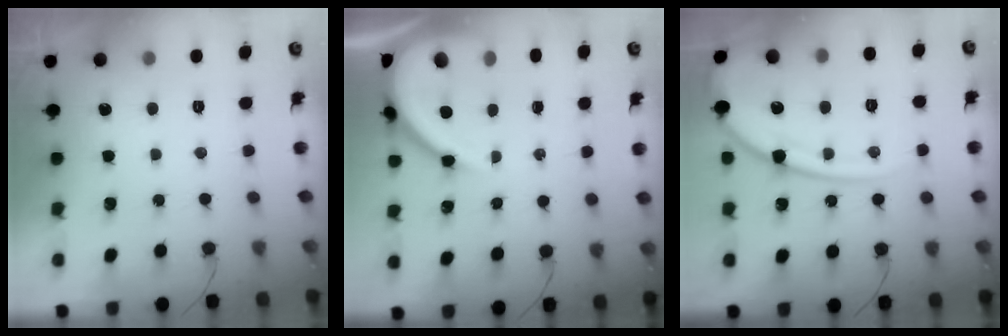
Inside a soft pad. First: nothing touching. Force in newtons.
{"total": 12.9, "press": 12.8, "slide": 1.6}
{"total": 15.9, "press": 15.9, "slide": 1.4}